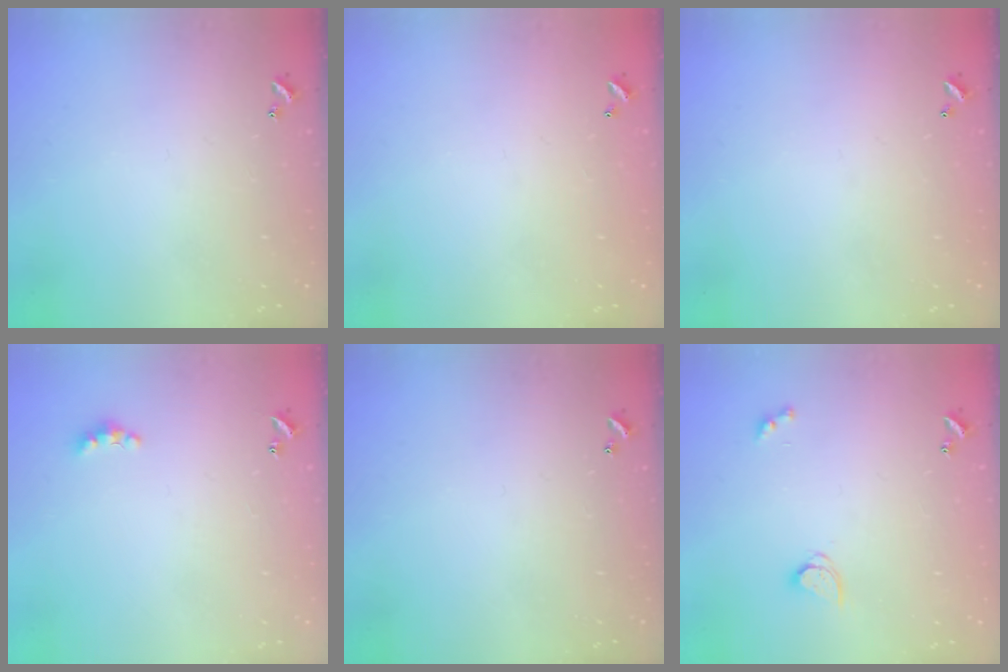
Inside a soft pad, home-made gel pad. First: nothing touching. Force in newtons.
{"total": 2.8, "press": 2.8, "slide": 0.1}
{"total": 2.8, "press": 2.8, "slide": 0.1}
{"total": 2.8, "press": 2.8, "slide": 0.6}
{"total": 0.0}
{"total": 2.9, "press": 2.9, "slide": 0.3}